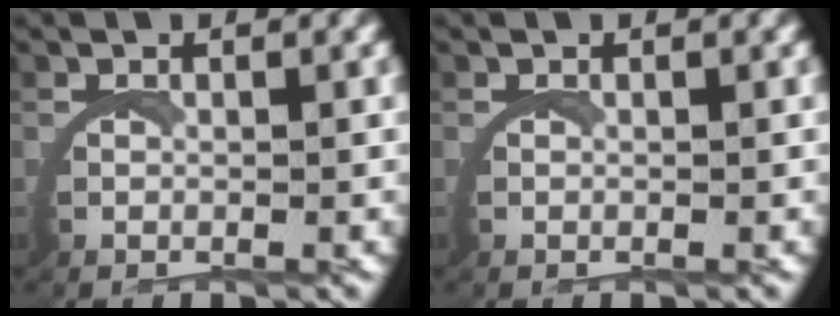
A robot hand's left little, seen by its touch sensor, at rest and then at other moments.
{"total": 0.0}